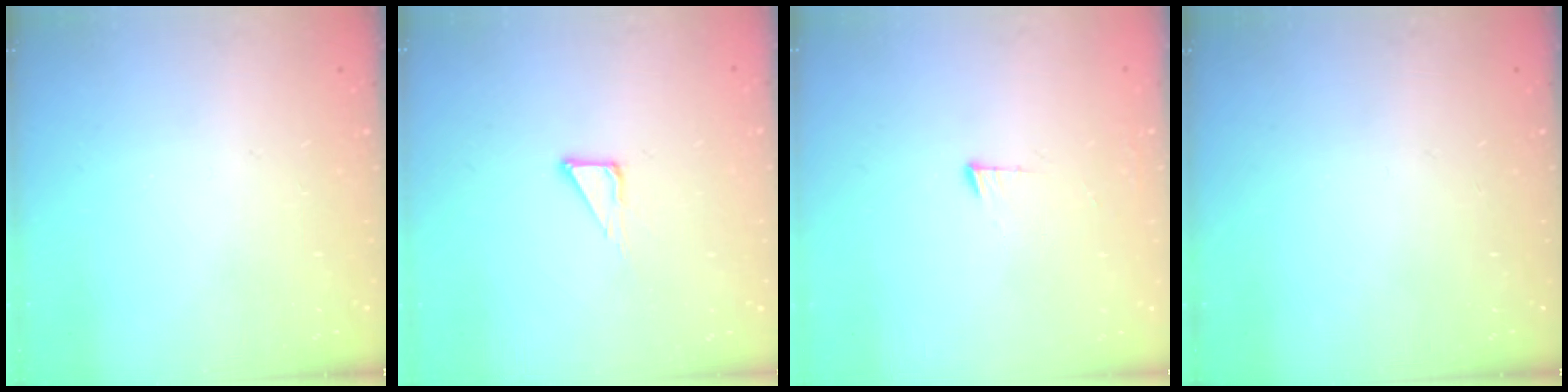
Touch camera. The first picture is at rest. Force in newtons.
{"total": 3.5, "press": 3.5, "slide": 0.2}
{"total": 3.5, "press": 3.5, "slide": 0.5}
{"total": 0.0}